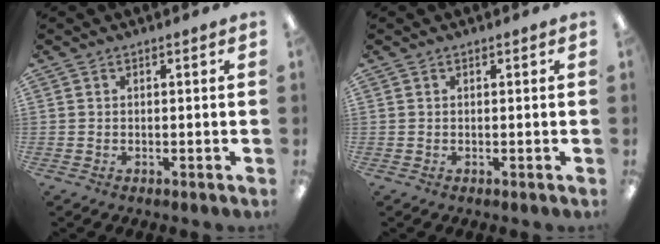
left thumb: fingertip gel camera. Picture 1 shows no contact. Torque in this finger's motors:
{"motor_torque": [0.00, 0.00, -0.11, 0.11, 0.00]}